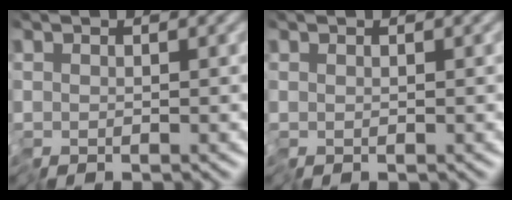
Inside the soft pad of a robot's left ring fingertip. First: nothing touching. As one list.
[{"total": 0.0}]